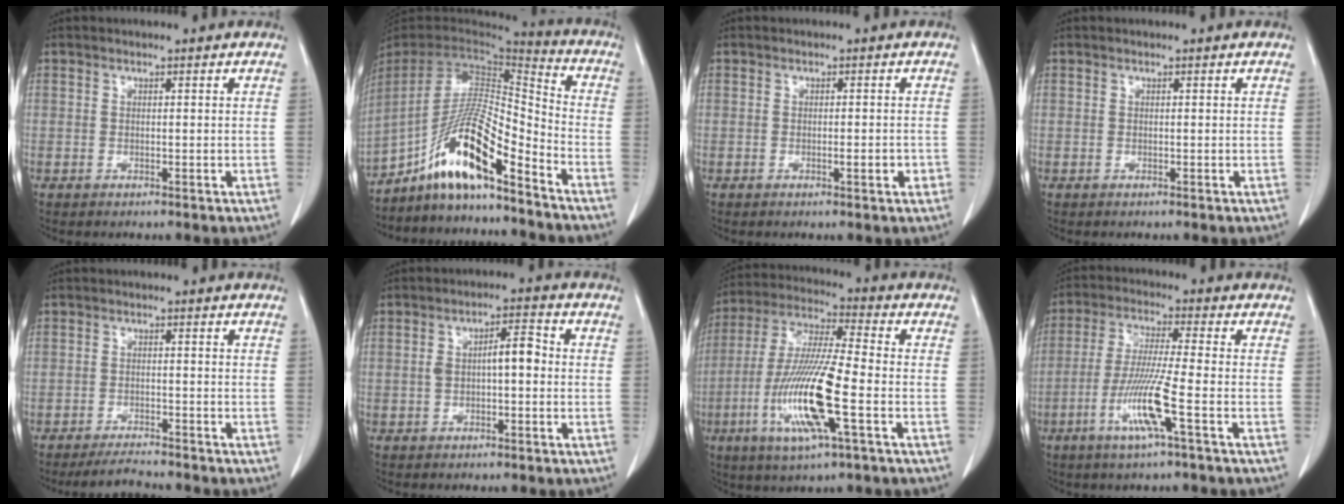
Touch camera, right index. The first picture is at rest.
{"total": 14.2, "force": [-9.8, 1.4, 10.2], "torque": [-0.188, 0.003, -0.179]}
{"total": 2.0, "force": [-0.7, 0.5, 1.8], "torque": [-0.029, -0.001, -0.008]}
{"total": 0.0}
{"total": 3.6, "force": [-3.5, 0.2, 0.7], "torque": [-0.013, -0.015, -0.059]}
{"total": 5.3, "force": [-0.1, 1.7, 5.0], "torque": [-0.092, 0.027, -0.001]}
{"total": 15.6, "force": [-4.8, 1.0, 14.8], "torque": [-0.306, -0.016, -0.091]}
{"total": 9.5, "force": [-3.8, -0.8, 8.7], "torque": [-0.175, -0.015, -0.077]}